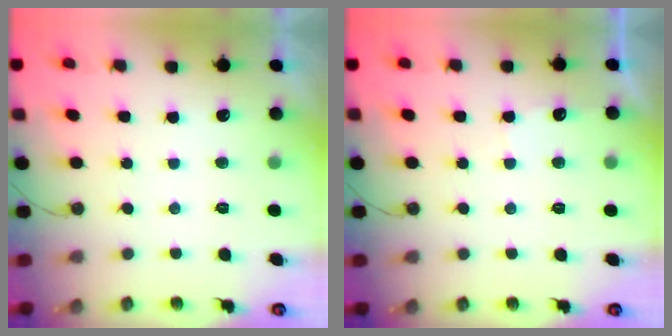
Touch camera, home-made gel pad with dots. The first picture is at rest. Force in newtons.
{"total": 3.3, "press": 3.2, "slide": 0.6}